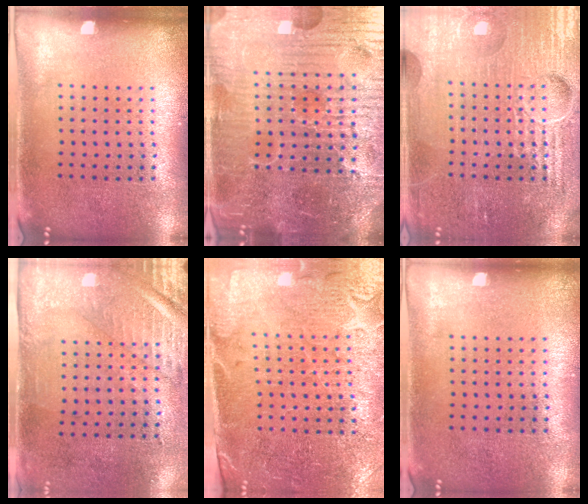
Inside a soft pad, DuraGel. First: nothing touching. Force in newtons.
{"total": 6.8, "press": 6.2, "slide": 2.9}
{"total": 7.1, "press": 7.1, "slide": 0.9}
{"total": 3.0, "press": 2.5, "slide": 1.5}
{"total": 3.3, "press": 3.2, "slide": 0.8}
{"total": 0.0}